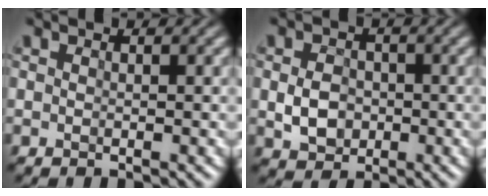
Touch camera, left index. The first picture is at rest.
{"total": 3.2, "force": [-0.7, 2.5, 2.0], "torque": [-0.040, 0.000, -0.008]}